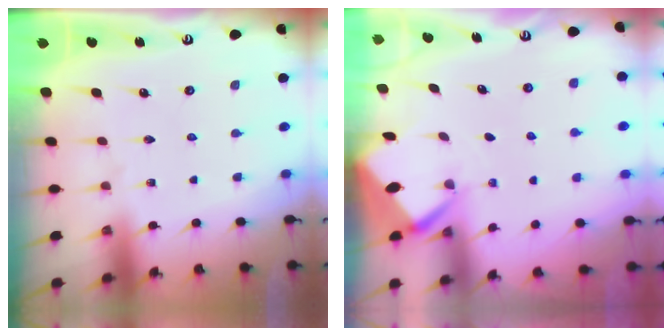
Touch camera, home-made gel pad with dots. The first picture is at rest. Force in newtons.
{"total": 2.7, "press": 2.6, "slide": 0.3}